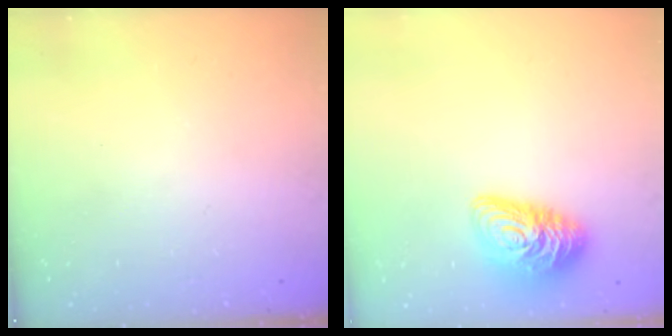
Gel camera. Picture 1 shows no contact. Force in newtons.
{"total": 13.2, "press": 13.2, "slide": 0.9}